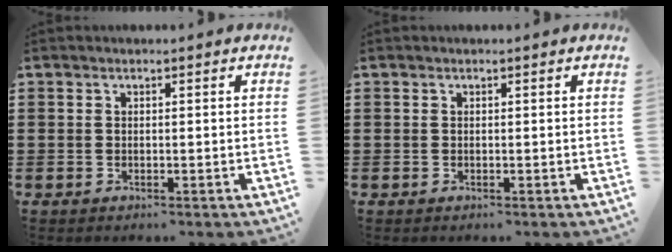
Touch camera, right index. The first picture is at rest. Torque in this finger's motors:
{"motor_torque": [0.02, 0.08, 0.00, 0.00]}